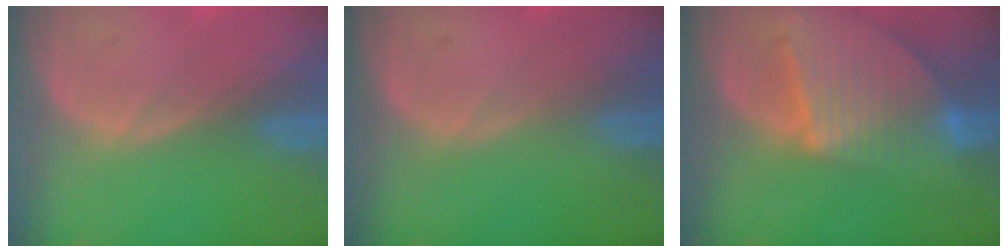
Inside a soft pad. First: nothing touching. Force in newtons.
{"total": 0.0}
{"total": 9.6, "press": 8.2, "slide": 4.8}